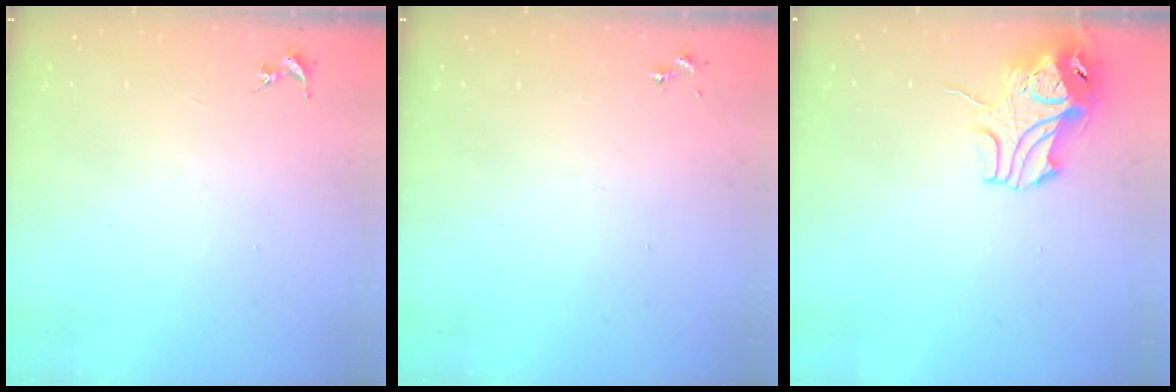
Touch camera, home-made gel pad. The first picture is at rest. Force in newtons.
{"total": 0.0}
{"total": 10.3, "press": 10.2, "slide": 1.5}